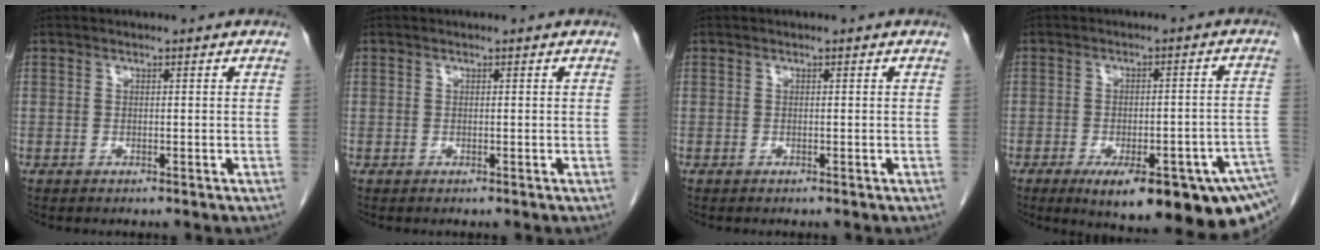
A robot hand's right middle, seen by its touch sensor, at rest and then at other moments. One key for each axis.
{"total": 0.0}
{"total": 0.0}
{"total": 18.8, "fx": -10.8, "fy": 4.0, "fz": 14.9, "tx": -0.126, "ty": 0.000, "tz": -0.136}